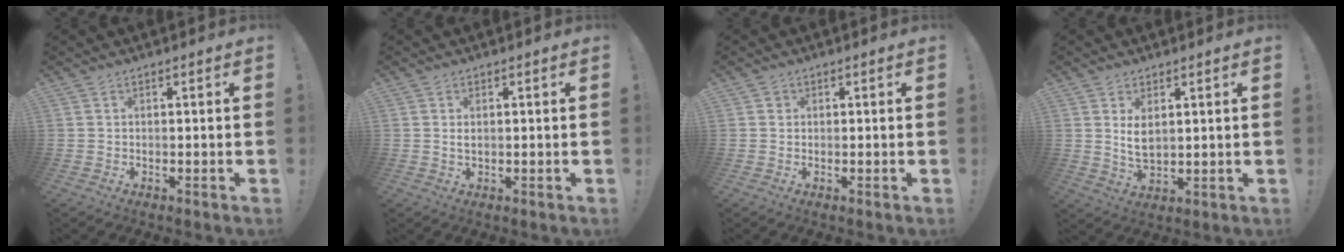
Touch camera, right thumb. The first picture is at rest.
{"total": 1.5, "force": [0.5, 0.6, 1.2], "torque": [-0.017, -0.001, 0.007]}
{"total": 1.3, "force": [0.4, 1.2, 0.3], "torque": [0.003, 0.000, 0.006]}
{"total": 5.5, "force": [2.1, 3.0, 4.2], "torque": [-0.059, -0.016, 0.033]}